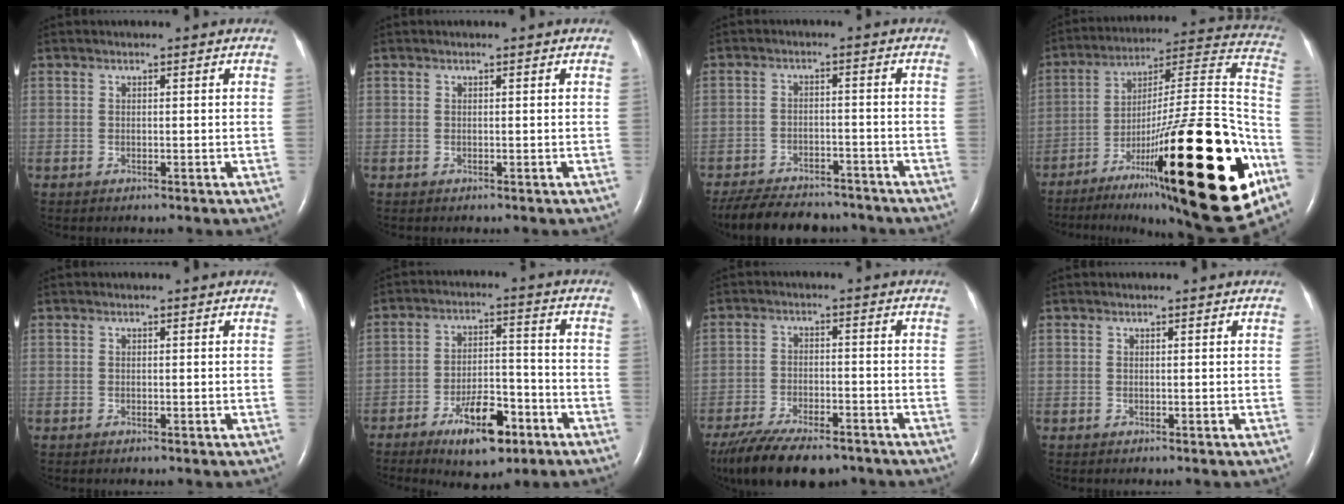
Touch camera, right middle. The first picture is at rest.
{"total": 0.0}
{"total": 14.1, "force": [-12.3, 4.7, 5.1], "torque": [-0.107, -0.003, -0.175]}
{"total": 36.0, "force": [-15.7, 5.2, 31.9], "torque": [-0.406, -0.012, -0.247]}
{"total": 0.0}
{"total": 10.5, "force": [-6.2, 3.4, 7.8], "torque": [-0.136, 0.001, -0.098]}
{"total": 15.3, "force": [-11.9, 5.0, 8.1], "torque": [-0.168, -0.022, -0.189]}
{"total": 0.0}